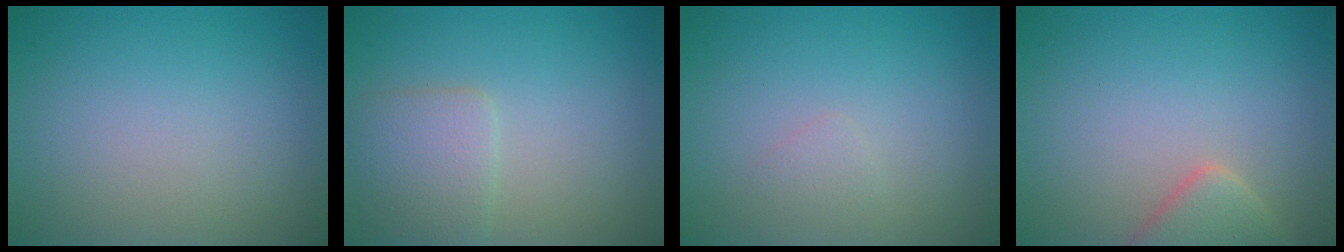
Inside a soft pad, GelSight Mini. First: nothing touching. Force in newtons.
{"total": 2.9, "press": 2.9, "slide": 0.0}
{"total": 0.7, "press": 0.7, "slide": 0.1}
{"total": 3.0, "press": 2.9, "slide": 0.3}